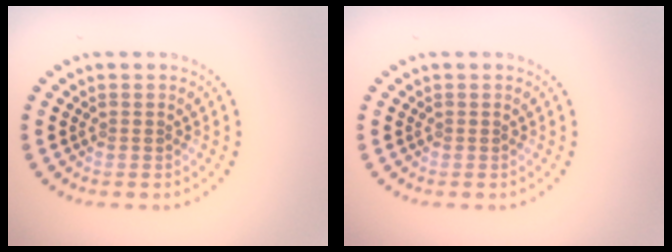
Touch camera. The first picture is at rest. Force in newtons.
{"total": 0.0}